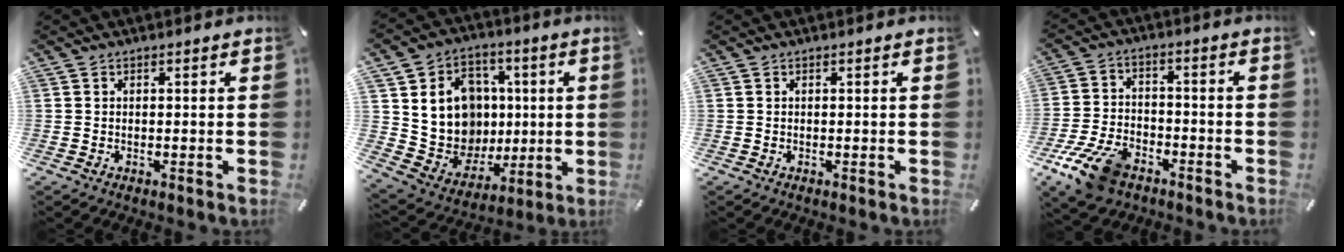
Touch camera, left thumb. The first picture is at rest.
{"total": 15.5, "force": [2.9, 14.3, 5.3], "torque": [-0.079, -0.019, 0.081]}
{"total": 0.0}
{"total": 11.9, "force": [-7.3, 6.8, 6.4], "torque": [-0.124, 0.041, -0.133]}